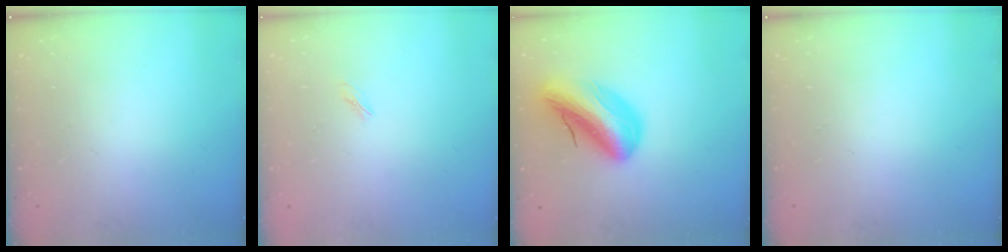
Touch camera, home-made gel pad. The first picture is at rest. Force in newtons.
{"total": 1.9, "press": 1.8, "slide": 0.5}
{"total": 17.5, "press": 17.0, "slide": 4.3}
{"total": 0.0}